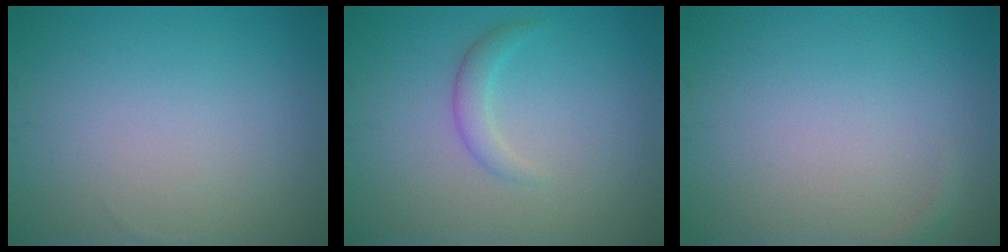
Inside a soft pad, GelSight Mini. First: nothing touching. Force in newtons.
{"total": 1.6, "press": 1.6, "slide": 0.1}
{"total": 0.6, "press": 0.6, "slide": 0.1}